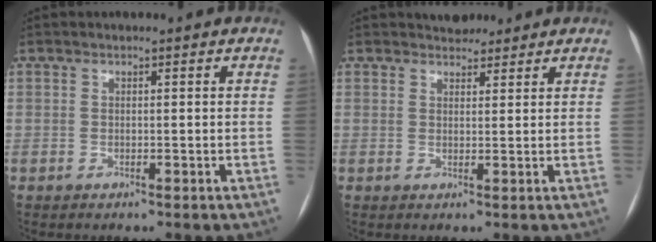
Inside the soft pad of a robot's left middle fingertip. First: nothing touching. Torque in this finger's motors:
{"motor_torque": [0.03, 0.00, 0.00, 0.00]}